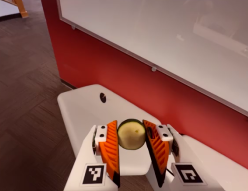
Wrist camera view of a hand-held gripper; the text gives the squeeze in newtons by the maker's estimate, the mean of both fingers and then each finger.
{"total": 10.5, "left": 11.0, "right": 9.9}